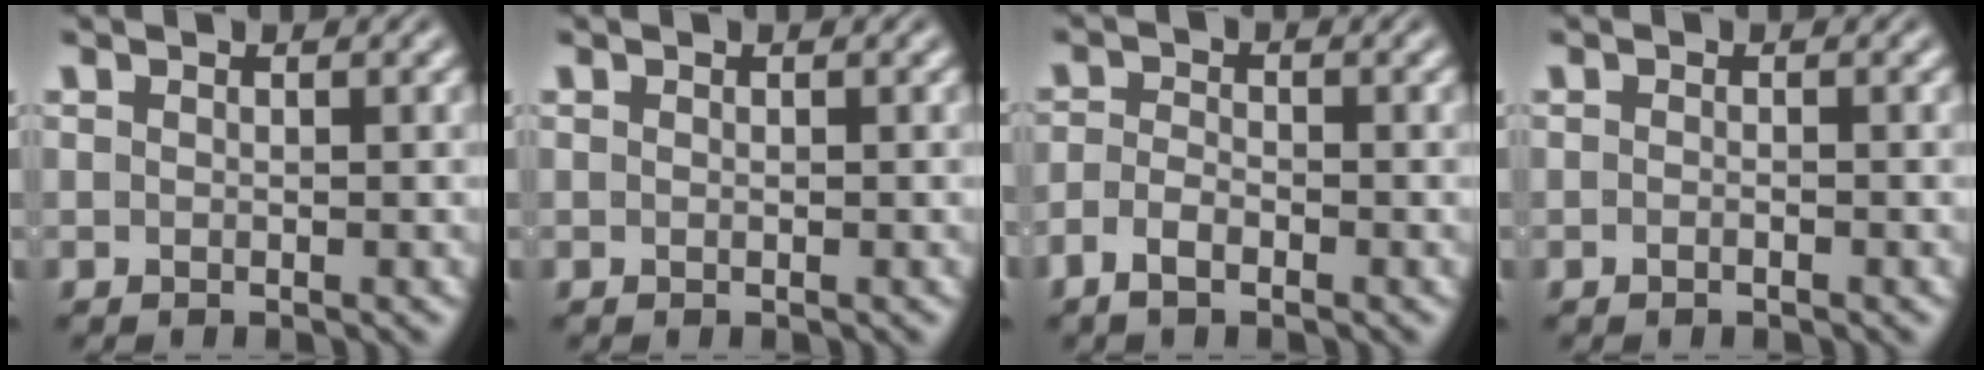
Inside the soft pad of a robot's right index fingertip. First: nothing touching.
{"total": 0.0}
{"total": 2.1, "force": [-1.8, 0.6, 1.0], "torque": [-0.022, -0.011, -0.028]}
{"total": 0.7, "force": [-0.6, -0.3, 0.2], "torque": [-0.003, 0.000, -0.011]}